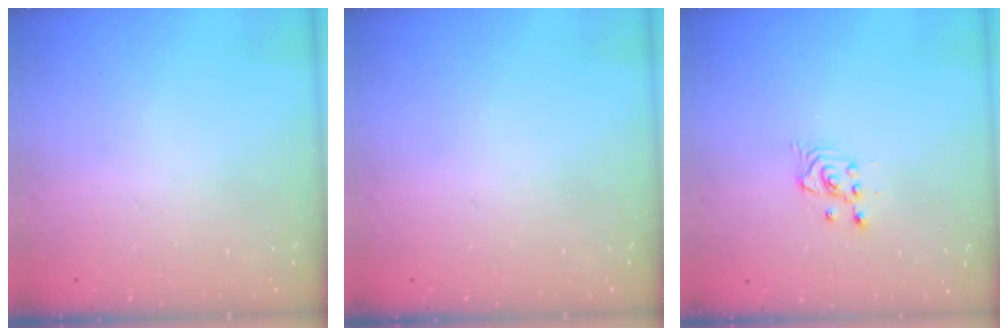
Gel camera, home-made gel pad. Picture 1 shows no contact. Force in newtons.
{"total": 0.0}
{"total": 2.5, "press": 2.5, "slide": 0.3}